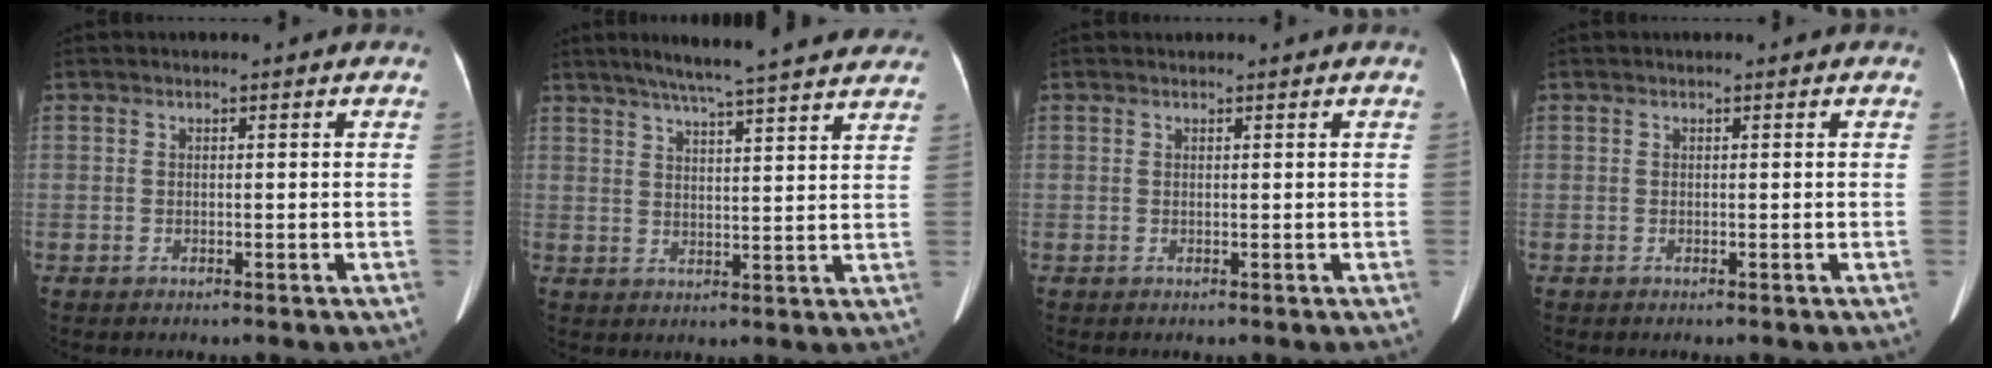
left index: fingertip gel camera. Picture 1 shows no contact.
{"total": 19.2, "force": [16.5, 1.5, 9.7], "torque": [-0.145, 0.024, 0.213]}
{"total": 0.0}
{"total": 0.0}